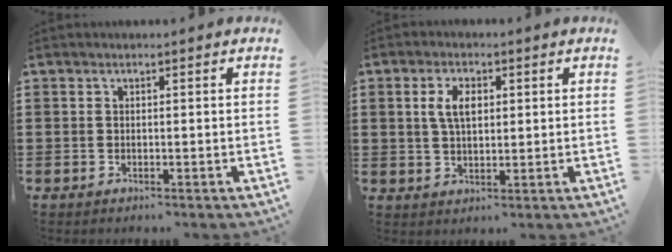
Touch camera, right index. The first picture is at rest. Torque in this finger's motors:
{"motor_torque": [0.16, -0.09, 0.32, 0.11]}